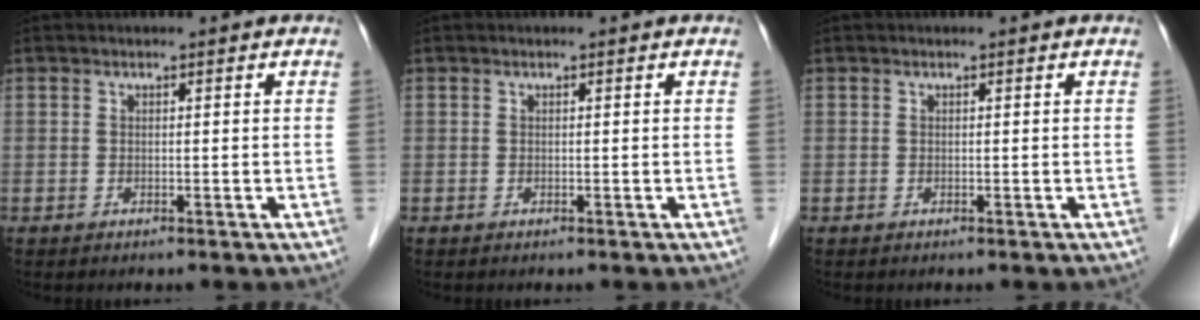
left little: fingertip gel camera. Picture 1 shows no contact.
{"total": 0.0}
{"total": 0.0}